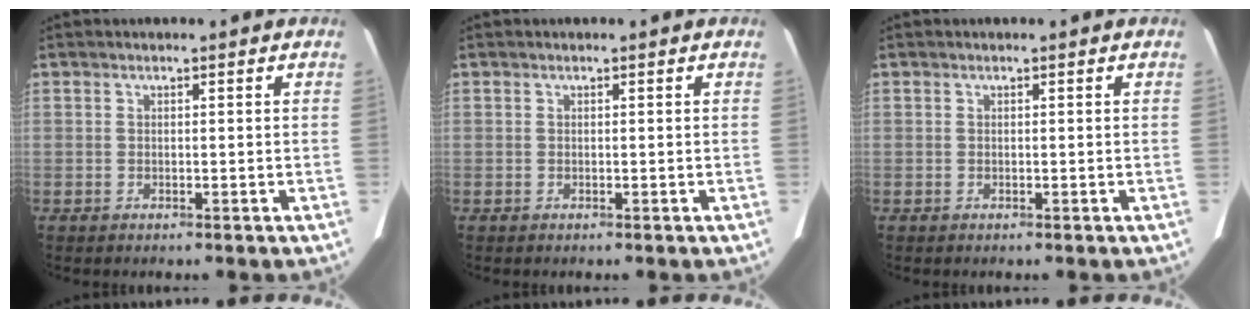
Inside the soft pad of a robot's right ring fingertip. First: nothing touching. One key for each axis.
{"total": 0.0}
{"total": 0.0}